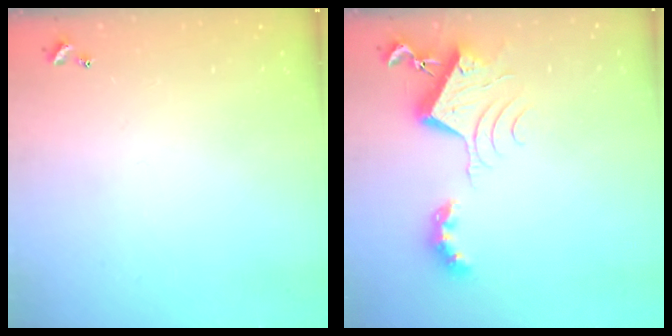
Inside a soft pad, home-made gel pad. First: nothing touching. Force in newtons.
{"total": 9.5, "press": 9.4, "slide": 1.1}